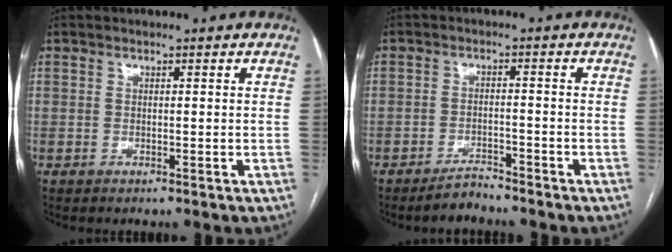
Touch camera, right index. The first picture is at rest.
{"total": 3.2, "force": [-3.1, 0.5, 0.8], "torque": [-0.014, -0.006, -0.053]}